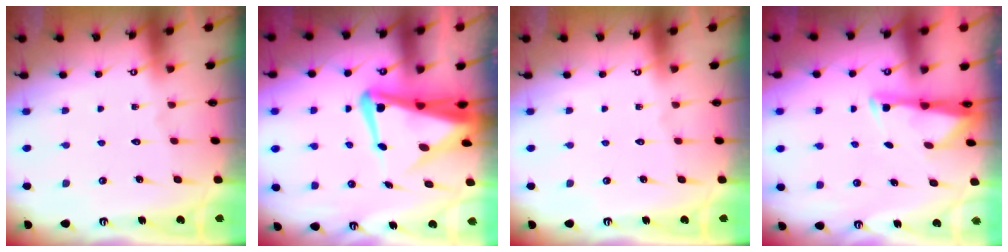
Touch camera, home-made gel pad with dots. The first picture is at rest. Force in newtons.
{"total": 9.2, "press": 9.0, "slide": 2.0}
{"total": 0.0}
{"total": 2.9, "press": 2.9, "slide": 0.4}